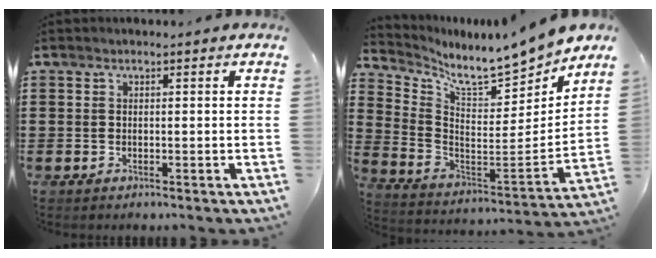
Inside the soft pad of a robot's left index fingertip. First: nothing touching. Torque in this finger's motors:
{"motor_torque": [1.11, -0.76, 0.41, 0.12]}